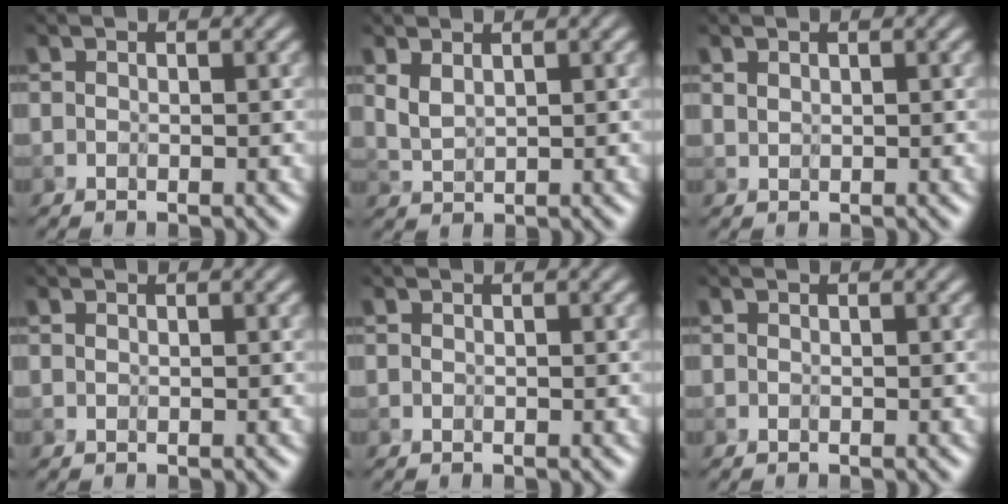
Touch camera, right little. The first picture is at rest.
{"total": 1.8, "force": [0.9, 0.9, 1.3], "torque": [-0.037, -0.004, 0.025]}
{"total": 0.8, "force": [0.6, 0.4, 0.4], "torque": [-0.014, -0.002, 0.017]}
{"total": 0.0}
{"total": 0.0}
{"total": 0.0}